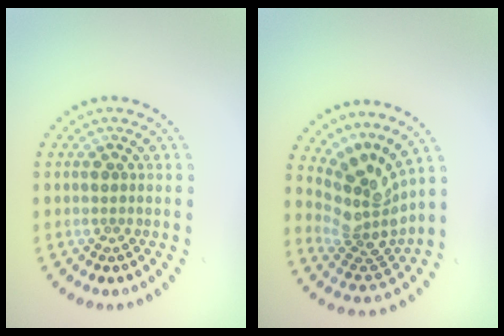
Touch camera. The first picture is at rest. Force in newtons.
{"total": 4.7, "press": 3.1, "slide": 3.5}